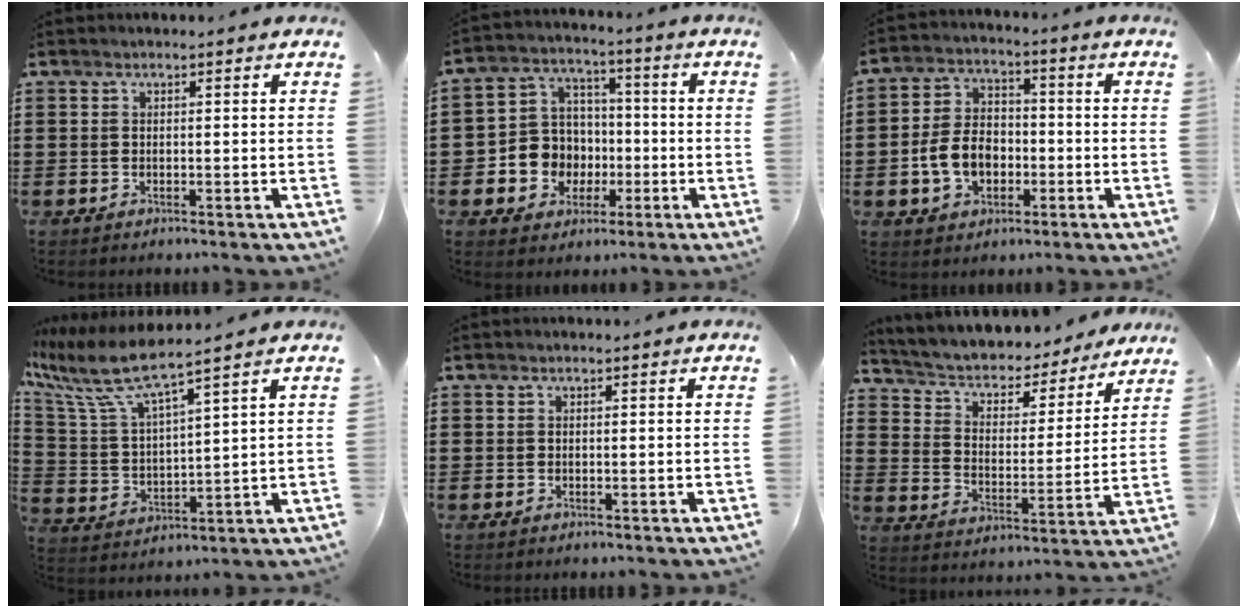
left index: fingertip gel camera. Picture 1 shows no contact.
{"total": 8.1, "force": [-1.5, 7.8, 1.8], "torque": [-0.074, 0.010, -0.023]}
{"total": 7.6, "force": [-2.2, 5.4, 4.8], "torque": [-0.109, 0.004, -0.047]}
{"total": 7.9, "force": [6.5, 0.6, 4.6], "torque": [-0.125, -0.042, 0.104]}
{"total": 0.0}
{"total": 3.9, "force": [3.3, 1.7, 1.4], "torque": [-0.047, -0.024, 0.047]}